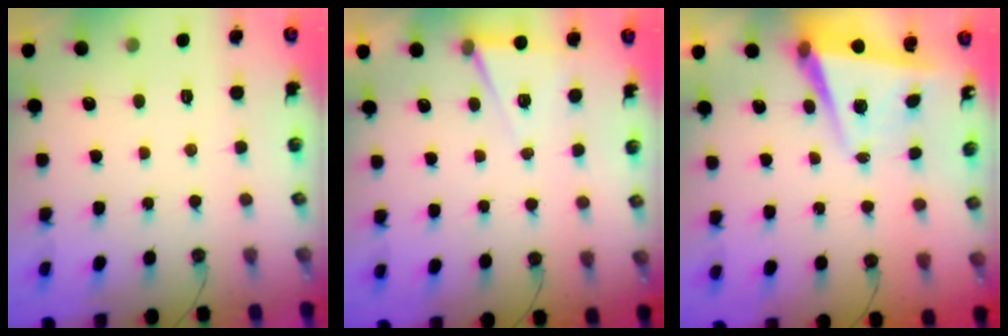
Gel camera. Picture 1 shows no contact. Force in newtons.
{"total": 6.1, "press": 4.1, "slide": 4.5}
{"total": 5.2, "press": 5.2, "slide": 0.6}